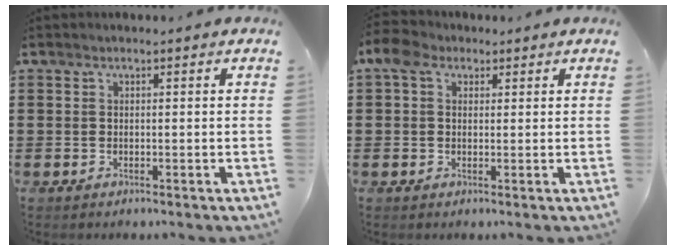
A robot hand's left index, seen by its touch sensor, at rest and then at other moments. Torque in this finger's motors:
{"motor_torque": [-0.68, 1.19, -0.24, -0.19]}